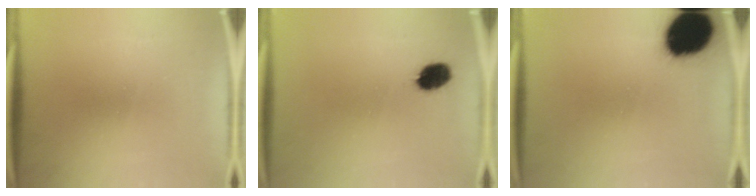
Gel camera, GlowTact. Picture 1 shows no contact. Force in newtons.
{"total": 5.5}
{"total": 18.9}